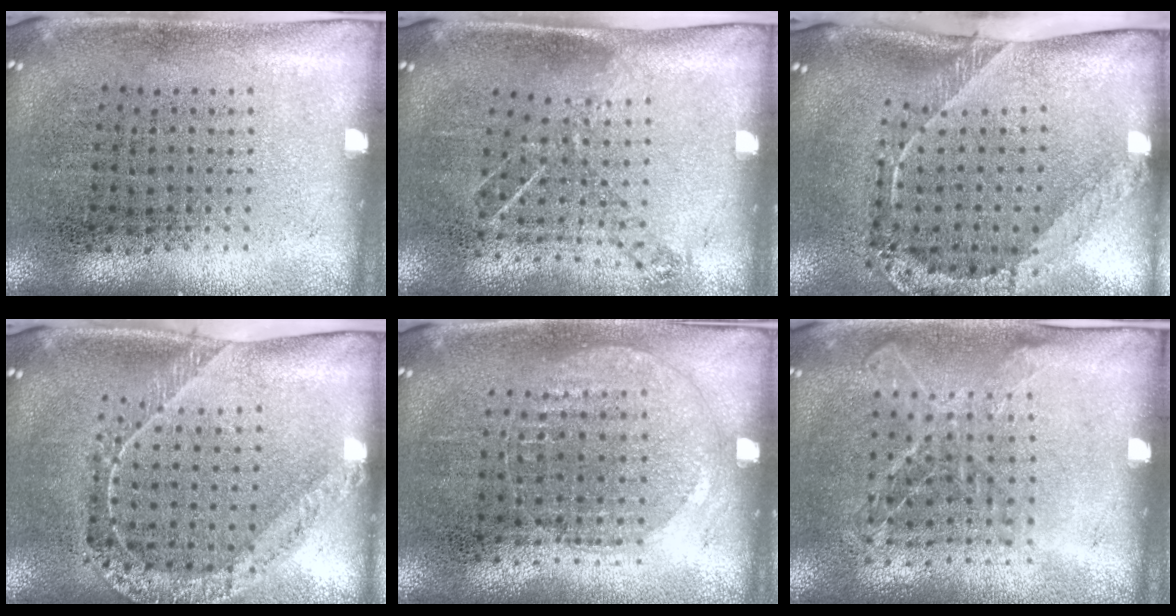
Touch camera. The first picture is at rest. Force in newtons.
{"total": 0.9, "press": 0.8, "slide": 0.5}
{"total": 2.6, "press": 1.7, "slide": 1.9}
{"total": 1.4, "press": 1.4, "slide": 0.2}
{"total": 1.0, "press": 0.9, "slide": 0.4}
{"total": 1.1, "press": 1.1, "slide": 0.1}